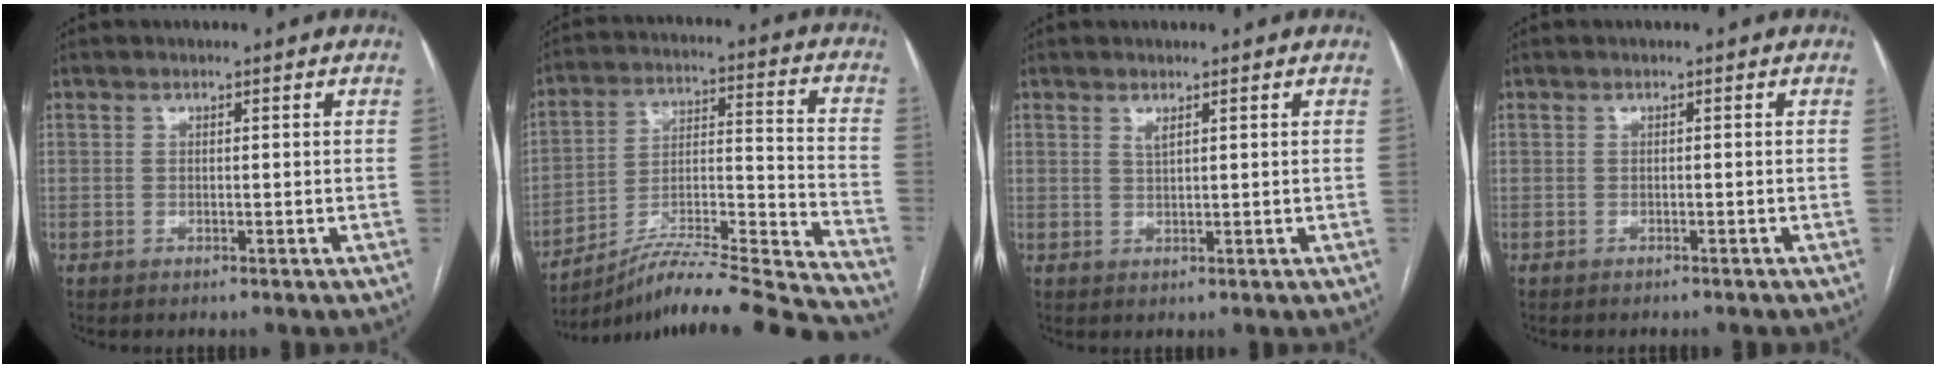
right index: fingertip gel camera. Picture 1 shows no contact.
{"total": 25.8, "force": [-23.7, -1.4, 10.2], "torque": [-0.118, -0.008, -0.361]}
{"total": 1.2, "force": [0.8, 0.1, 0.9], "torque": [-0.021, -0.005, 0.018]}
{"total": 0.8, "force": [-0.7, 0.0, 0.2], "torque": [-0.007, -0.001, -0.013]}